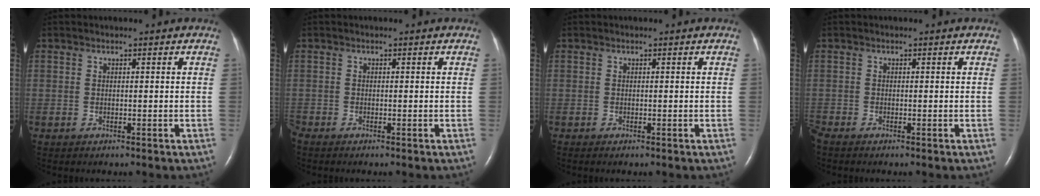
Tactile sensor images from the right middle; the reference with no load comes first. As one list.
[{"total": 0.6, "force": [-0.6, -0.1, 0.1], "torque": [-0.009, -0.004, -0.012]}, {"total": 0.0}, {"total": 0.9, "force": [-0.8, -0.1, 0.2], "torque": [-0.012, -0.005, -0.018]}]